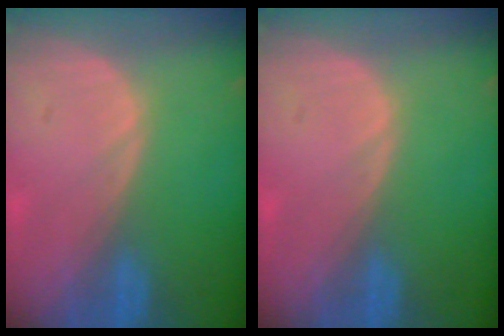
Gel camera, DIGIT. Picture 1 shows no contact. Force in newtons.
{"total": 0.0}